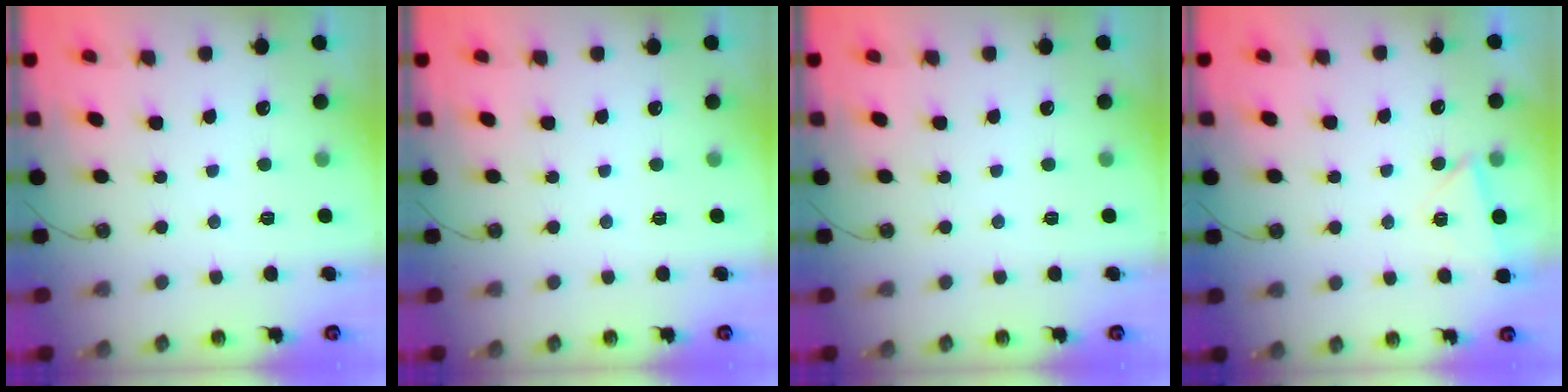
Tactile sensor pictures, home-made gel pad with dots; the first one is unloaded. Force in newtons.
{"total": 0.0}
{"total": 0.0}
{"total": 4.4, "press": 3.5, "slide": 2.7}